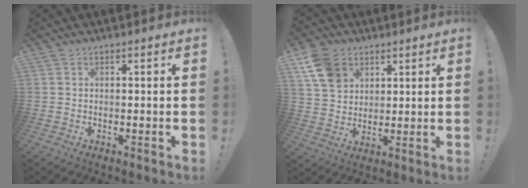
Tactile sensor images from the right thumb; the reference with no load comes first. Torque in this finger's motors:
{"motor_torque": [0.01, 0.13, 0.81, 0.44, 0.02]}